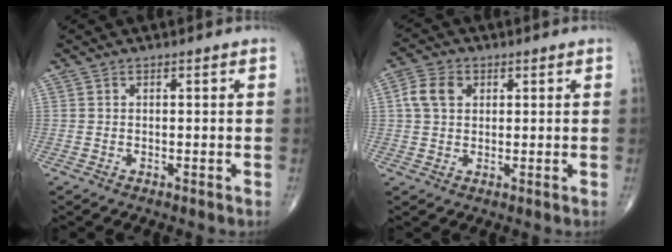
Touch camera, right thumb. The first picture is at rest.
{"total": 5.5, "force": [1.5, 4.1, 3.4], "torque": [-0.064, 0.008, 0.024]}